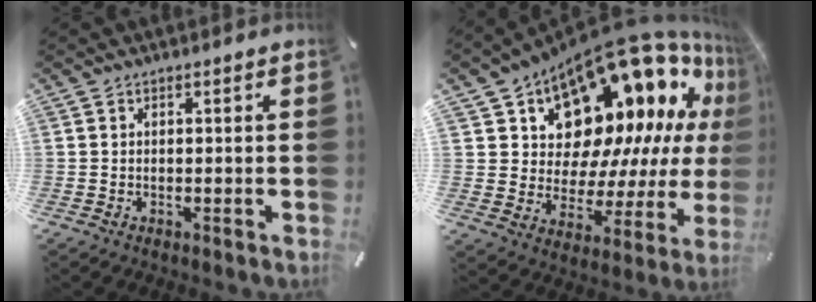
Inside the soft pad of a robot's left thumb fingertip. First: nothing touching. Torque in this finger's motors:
{"motor_torque": [1.87, 1.77, 2.13, 0.61, 0.30]}